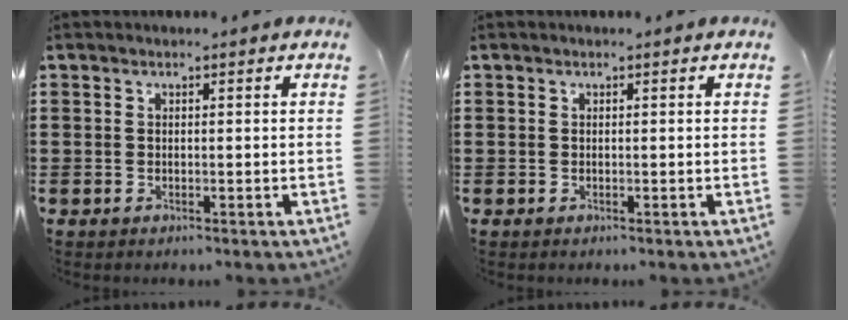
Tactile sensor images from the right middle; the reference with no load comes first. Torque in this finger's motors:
{"motor_torque": [-0.01, -0.01, 0.00, 0.00]}